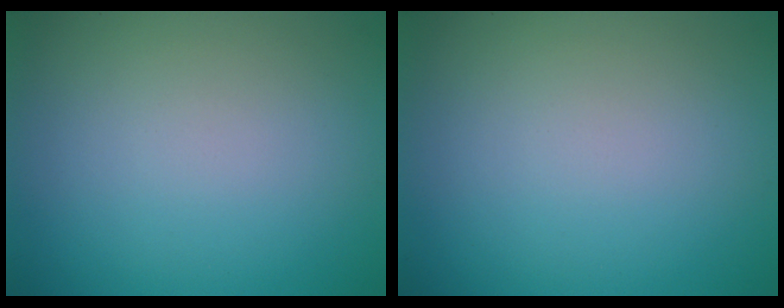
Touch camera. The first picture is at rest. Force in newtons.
{"total": 0.0}